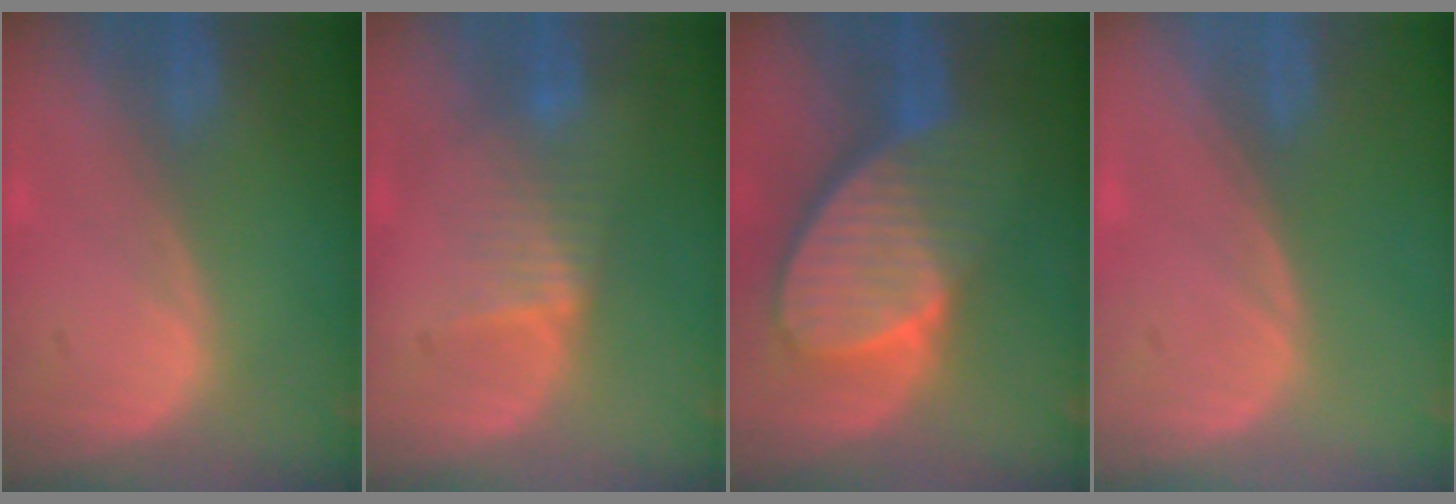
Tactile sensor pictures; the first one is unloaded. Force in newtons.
{"total": 4.0, "press": 4.0, "slide": 0.4}
{"total": 10.0, "press": 8.7, "slide": 4.8}
{"total": 0.0}